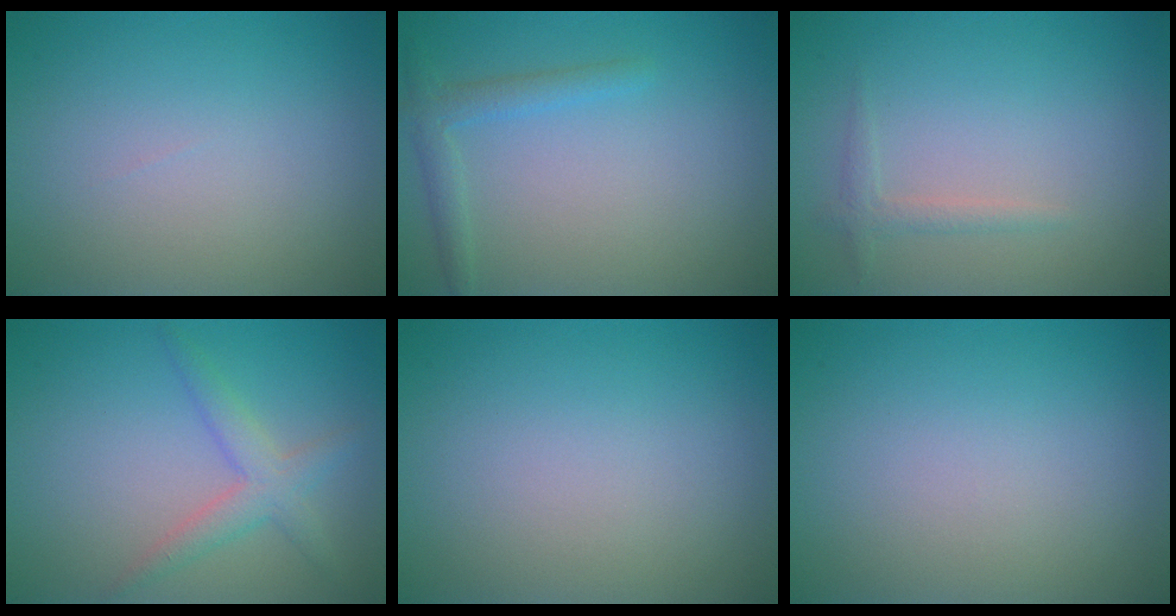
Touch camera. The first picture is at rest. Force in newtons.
{"total": 1.9, "press": 1.9, "slide": 0.1}
{"total": 1.2, "press": 1.2, "slide": 0.0}
{"total": 2.7, "press": 2.7, "slide": 0.1}
{"total": 0.0}
{"total": 0.0}